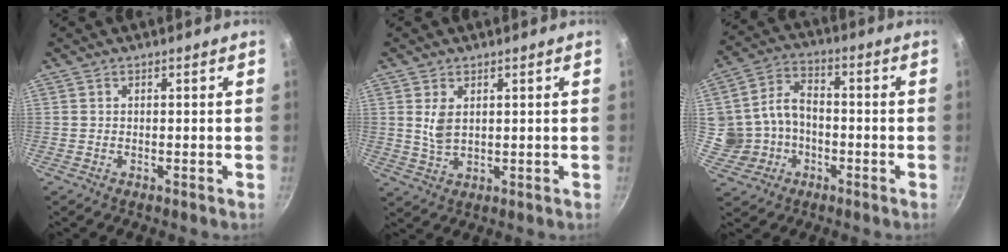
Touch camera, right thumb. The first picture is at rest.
{"total": 4.0, "force": [1.1, 2.2, 3.1], "torque": [-0.058, -0.010, 0.027]}
{"total": 10.2, "force": [-1.8, 8.7, 4.9], "torque": [-0.074, 0.033, -0.032]}